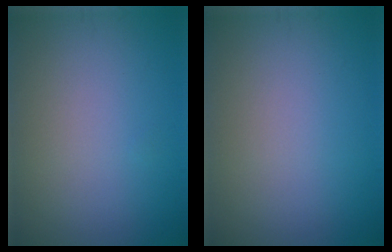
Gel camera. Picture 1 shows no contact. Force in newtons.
{"total": 0.0}